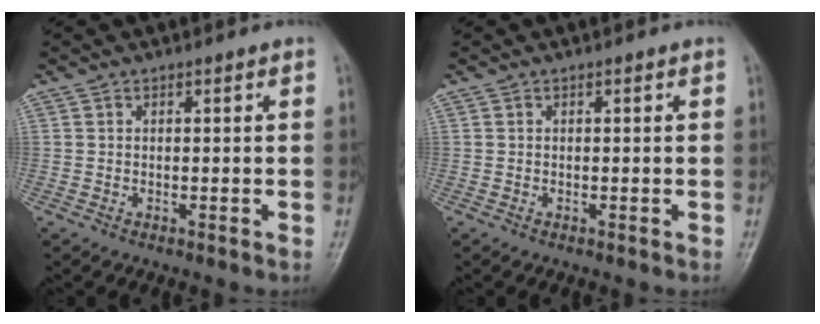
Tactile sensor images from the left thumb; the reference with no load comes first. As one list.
[{"total": 0.0}]